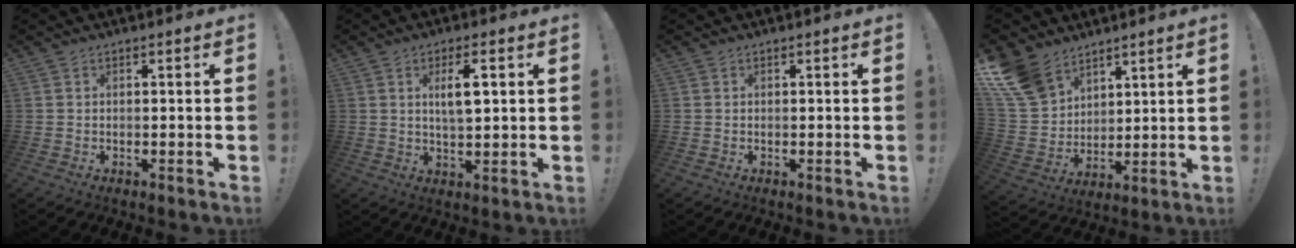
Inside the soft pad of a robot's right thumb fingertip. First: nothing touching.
{"total": 6.8, "force": [2.0, 2.4, 6.1], "torque": [-0.103, -0.001, 0.030]}
{"total": 0.0}
{"total": 14.2, "force": [9.9, 8.9, 5.2], "torque": [-0.107, -0.064, 0.197]}